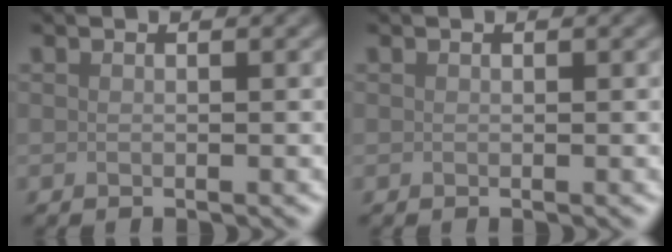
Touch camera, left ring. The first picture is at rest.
{"total": 0.0}